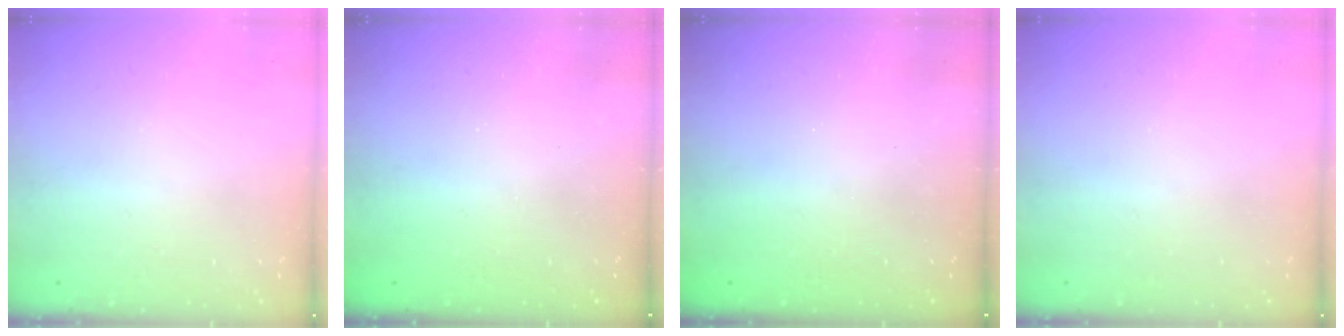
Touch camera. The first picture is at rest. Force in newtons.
{"total": 2.6, "press": 2.5, "slide": 0.9}
{"total": 2.4, "press": 2.3, "slide": 0.8}
{"total": 0.0}